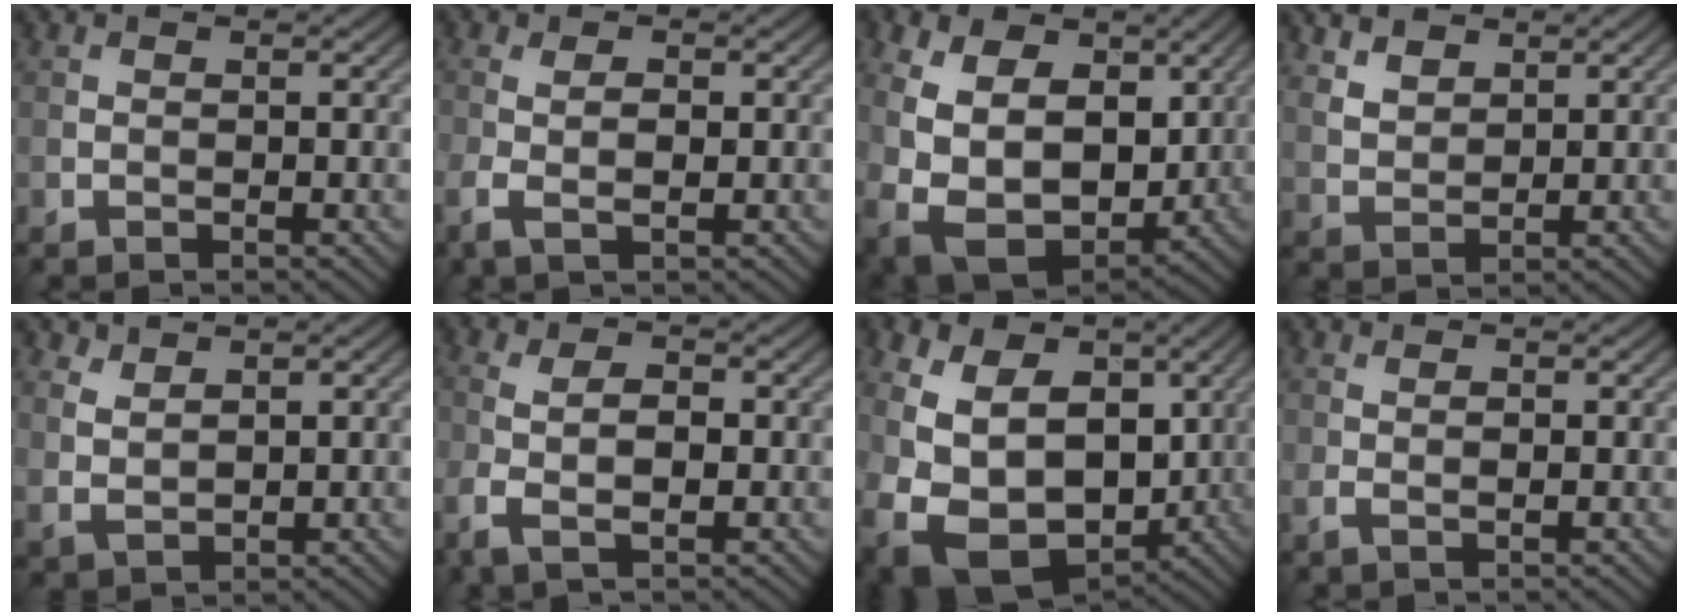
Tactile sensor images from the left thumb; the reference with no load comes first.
{"total": 3.7, "force": [-0.6, 1.8, 3.2], "torque": [-0.082, -0.004, -0.014]}
{"total": 15.3, "force": [1.5, 10.9, 10.6], "torque": [-0.230, -0.002, 0.048]}
{"total": 4.2, "force": [3.1, 2.0, 2.1], "torque": [-0.050, -0.003, 0.070]}
{"total": 3.1, "force": [2.1, 1.6, 1.6], "torque": [-0.043, -0.003, 0.049]}
{"total": 5.5, "force": [-1.4, 2.7, 4.6], "torque": [-0.113, -0.002, -0.029]}
{"total": 16.1, "force": [-1.8, 11.9, 10.7], "torque": [-0.224, -0.029, -0.012]}
{"total": 1.5, "force": [0.0, 0.5, 1.5], "torque": [-0.035, 0.001, -0.001]}